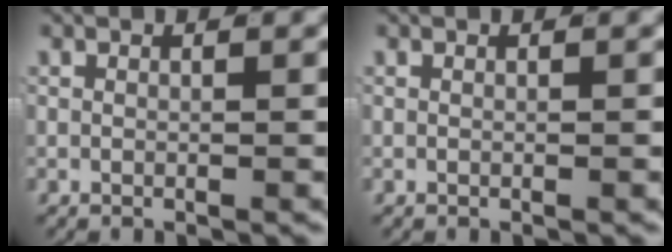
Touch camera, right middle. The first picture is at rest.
{"total": 0.0}